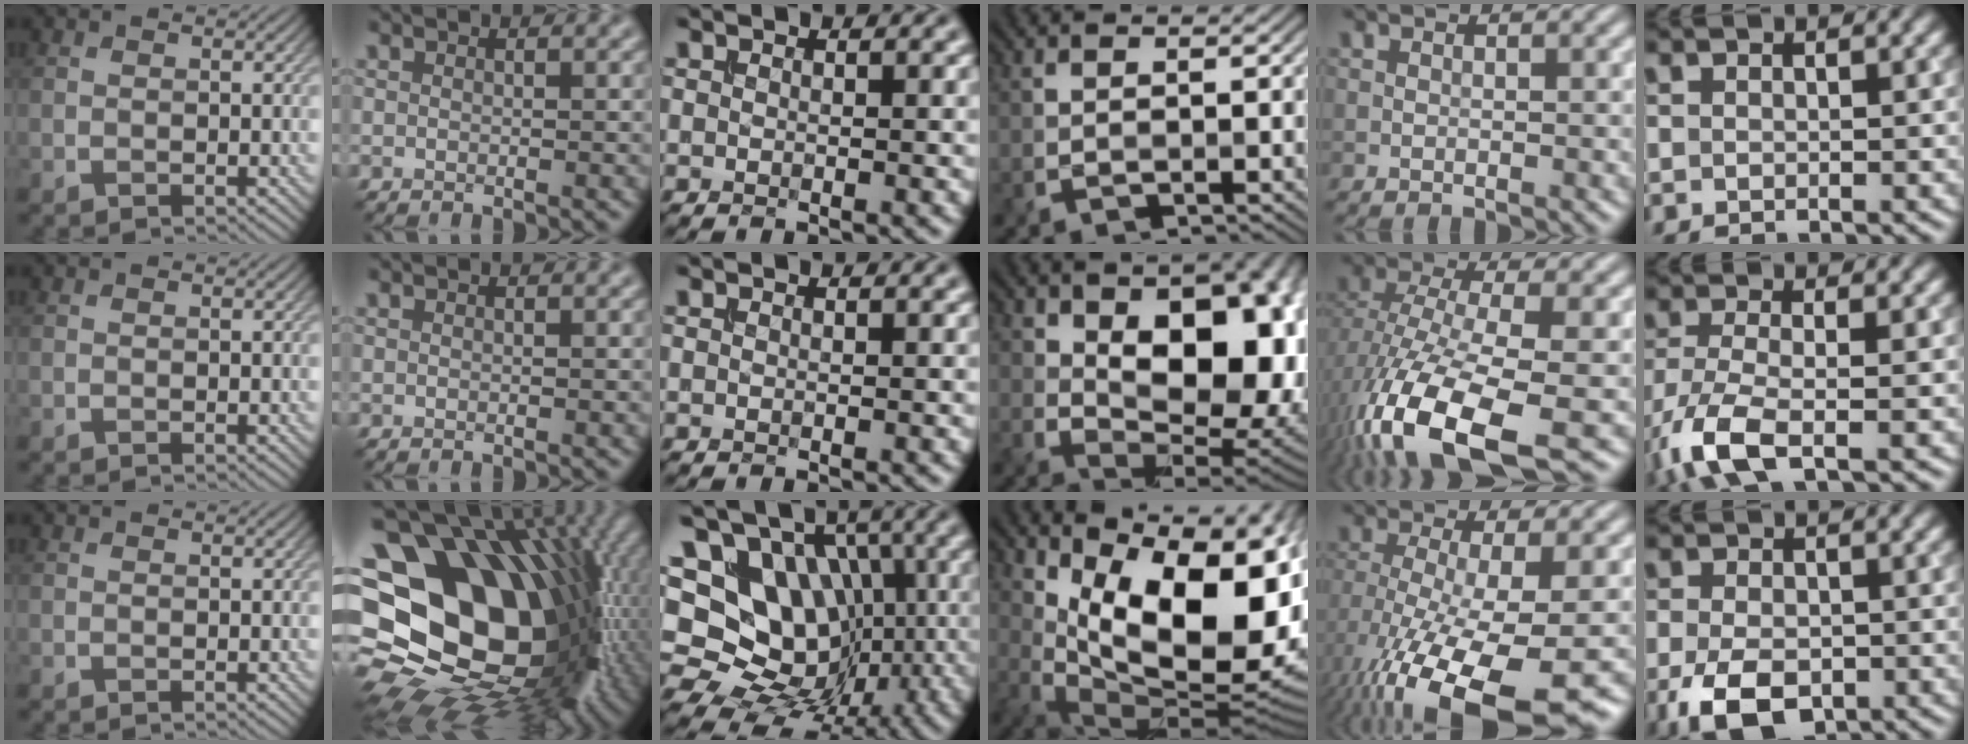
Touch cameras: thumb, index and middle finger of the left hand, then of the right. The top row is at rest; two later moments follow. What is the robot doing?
{"motion": "insert", "object": "drawer"}